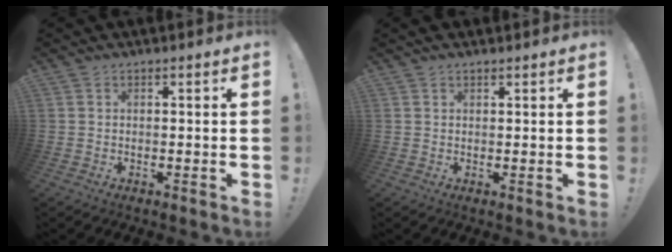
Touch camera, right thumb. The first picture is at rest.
{"total": 1.2, "force": [1.1, 0.3, 0.3], "torque": [0.003, -0.003, 0.019]}